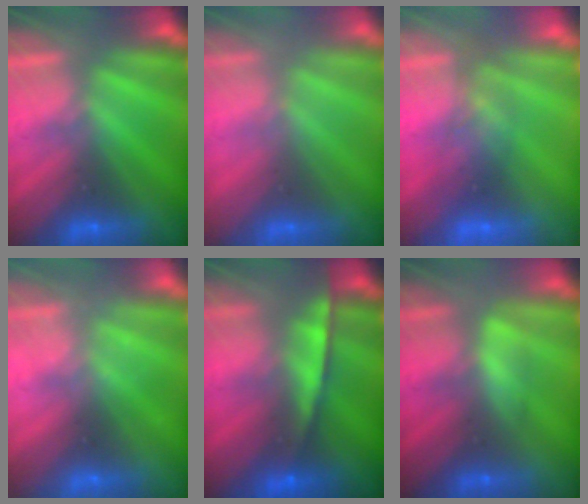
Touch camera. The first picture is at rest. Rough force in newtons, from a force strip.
{"total": 2.5}
{"total": 2.6}
{"total": 2.2}
{"total": 5.8}
{"total": 2.5}